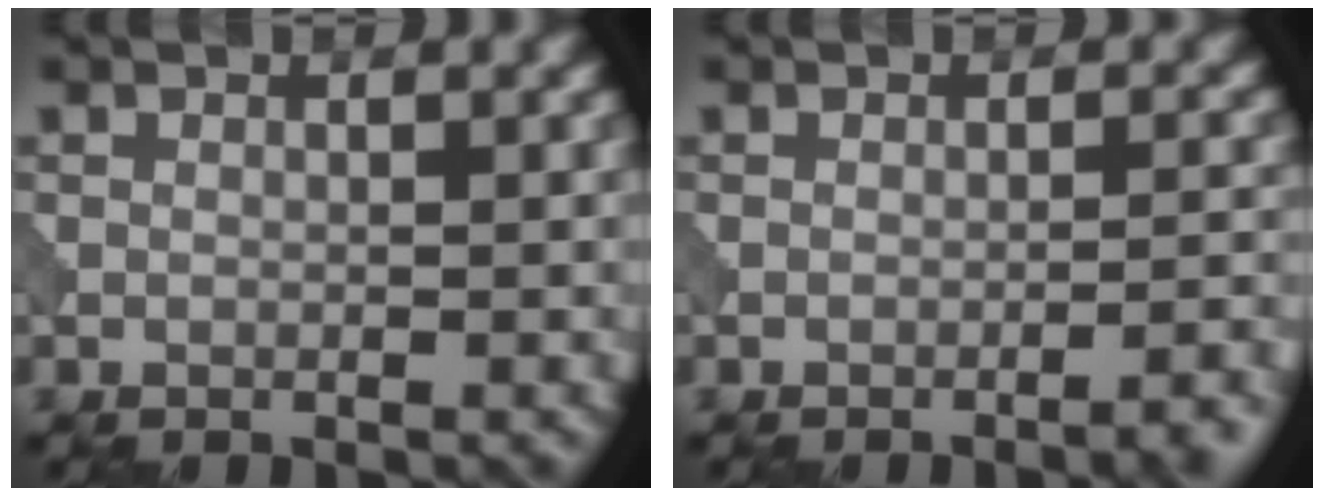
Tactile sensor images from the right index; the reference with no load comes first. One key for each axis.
{"total": 2.6, "fx": -1.9, "fy": 0.5, "fz": 1.8, "tx": -0.018, "ty": 0.014, "tz": -0.034}